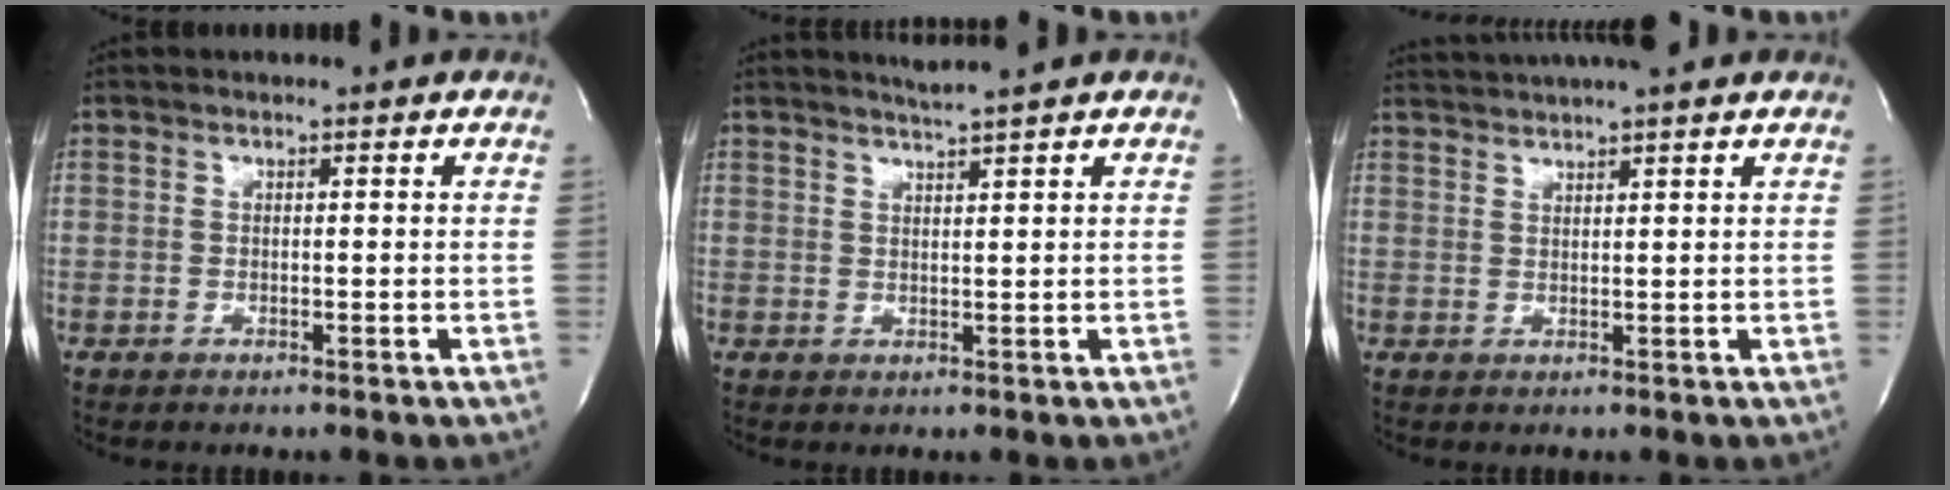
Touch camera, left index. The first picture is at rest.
{"total": 2.8, "force": [2.4, -1.2, 0.8], "torque": [-0.015, -0.008, 0.046]}
{"total": 8.5, "force": [7.7, -0.5, 3.6], "torque": [-0.066, 0.030, 0.113]}